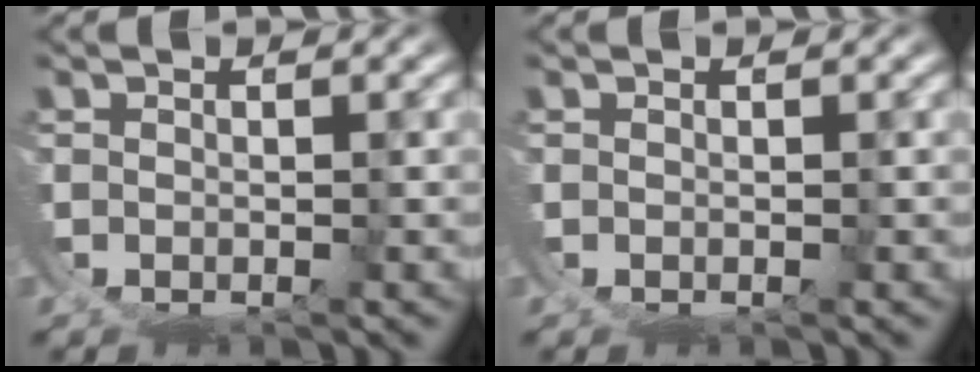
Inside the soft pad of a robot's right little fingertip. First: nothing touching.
{"total": 0.0}